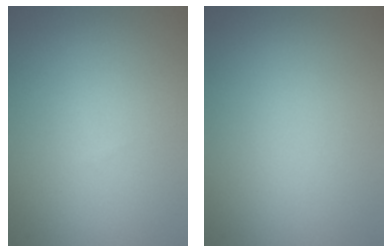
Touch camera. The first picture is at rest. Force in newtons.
{"total": 0.0}